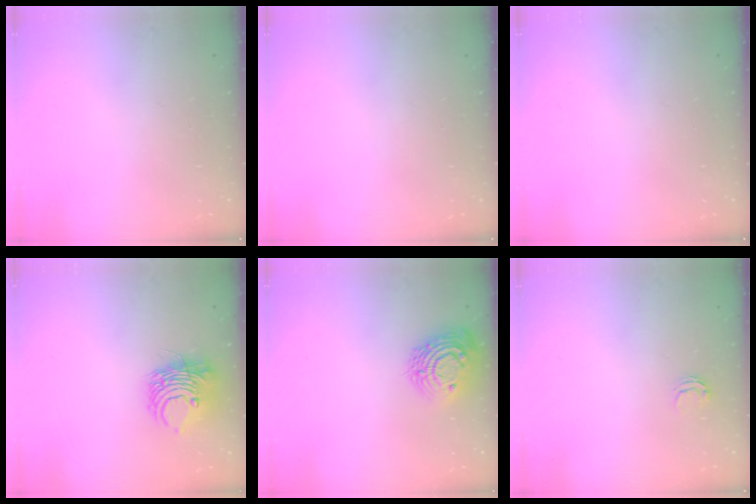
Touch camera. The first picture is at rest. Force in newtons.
{"total": 0.0}
{"total": 0.0}
{"total": 10.4, "press": 10.3, "slide": 1.3}
{"total": 15.0, "press": 15.0, "slide": 1.1}
{"total": 3.8, "press": 3.8, "slide": 0.3}